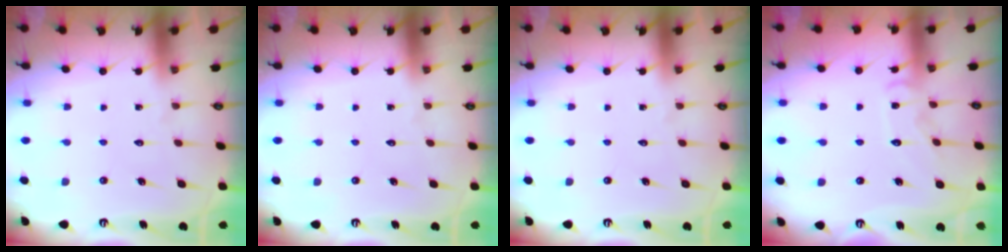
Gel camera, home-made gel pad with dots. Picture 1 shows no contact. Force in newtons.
{"total": 0.0}
{"total": 0.0}
{"total": 8.0, "press": 7.9, "slide": 0.7}